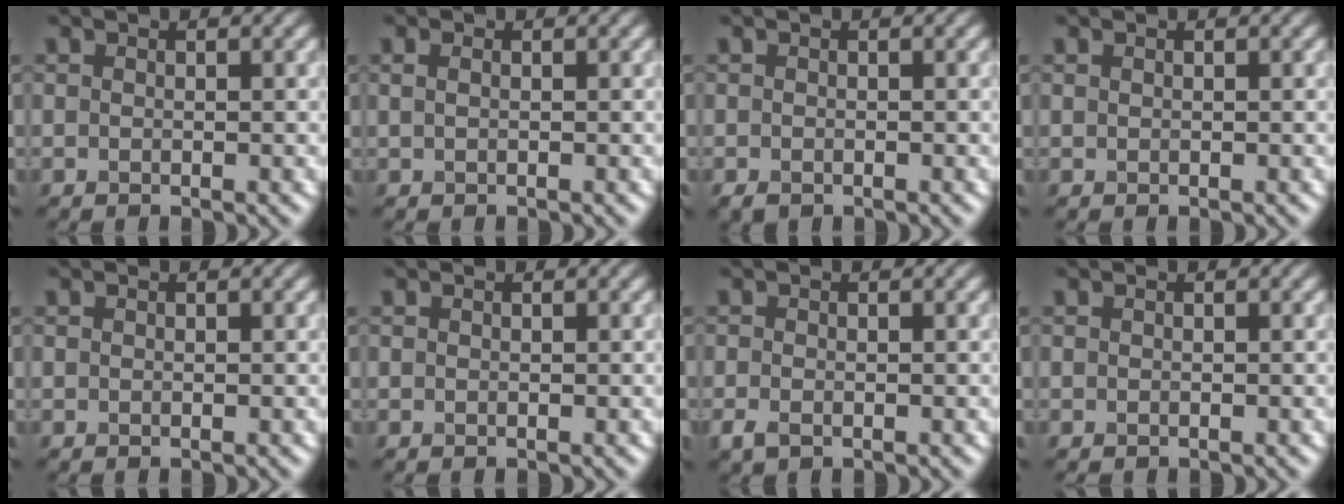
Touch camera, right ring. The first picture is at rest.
{"total": 0.9, "force": [0.4, 0.6, 0.6], "torque": [-0.015, 0.000, 0.003]}
{"total": 0.7, "force": [-0.5, 0.4, 0.3], "torque": [-0.005, -0.004, -0.009]}
{"total": 0.0}
{"total": 0.0}
{"total": 0.0}
{"total": 1.4, "force": [-0.8, 0.8, 0.9], "torque": [-0.022, -0.005, -0.016]}
{"total": 0.0}